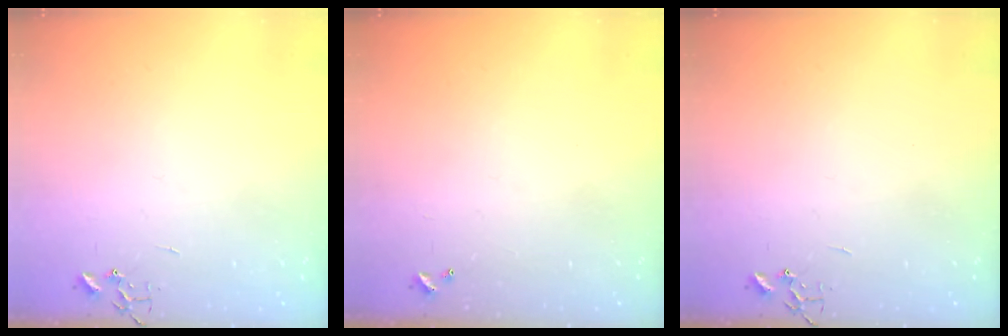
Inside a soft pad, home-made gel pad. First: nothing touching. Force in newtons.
{"total": 0.0}
{"total": 0.0}